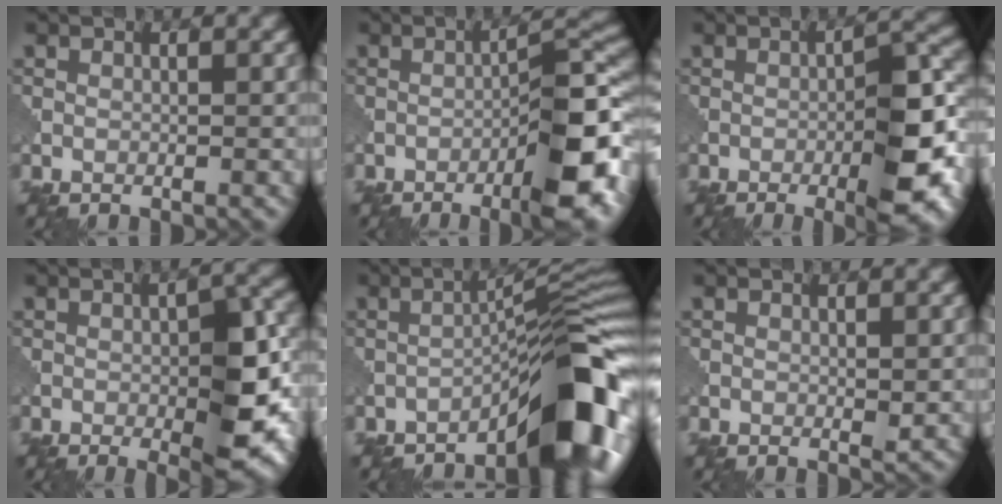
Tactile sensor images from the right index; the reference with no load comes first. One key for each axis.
{"total": 9.2, "fx": -4.6, "fy": 2.0, "fz": 7.7, "tx": -0.106, "ty": 0.011, "tz": -0.065}
{"total": 8.0, "fx": -3.3, "fy": 1.9, "fz": 7.1, "tx": -0.106, "ty": 0.004, "tz": -0.047}
{"total": 8.5, "fx": -2.2, "fy": 2.6, "fz": 7.8, "tx": -0.112, "ty": -0.003, "tz": -0.026}
{"total": 9.7, "fx": -5.9, "fy": 1.7, "fz": 7.5, "tx": -0.093, "ty": 0.026, "tz": -0.088}
{"total": 0.6, "fx": 0.2, "fy": 0.2, "fz": 0.5, "tx": -0.012, "ty": -0.006, "tz": 0.007}